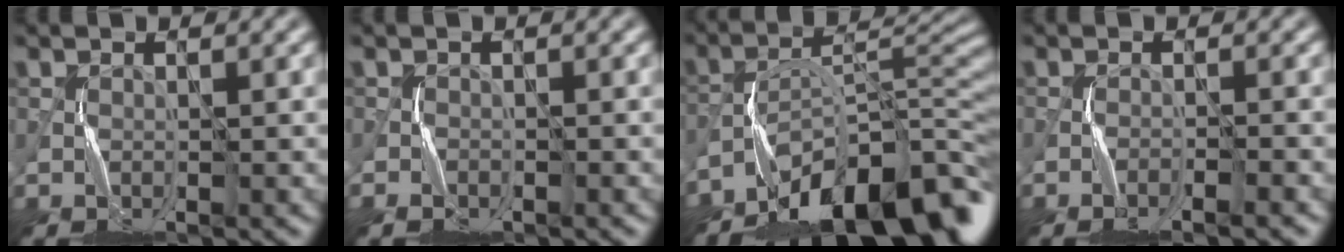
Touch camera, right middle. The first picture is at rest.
{"total": 0.9, "force": [-0.8, 0.5, -0.1], "torque": [0.005, -0.002, -0.018]}
{"total": 13.1, "force": [-9.5, 4.0, 8.0], "torque": [-0.122, 0.014, -0.164]}
{"total": 2.0, "force": [-1.6, 0.1, 1.1], "torque": [-0.017, 0.000, -0.033]}